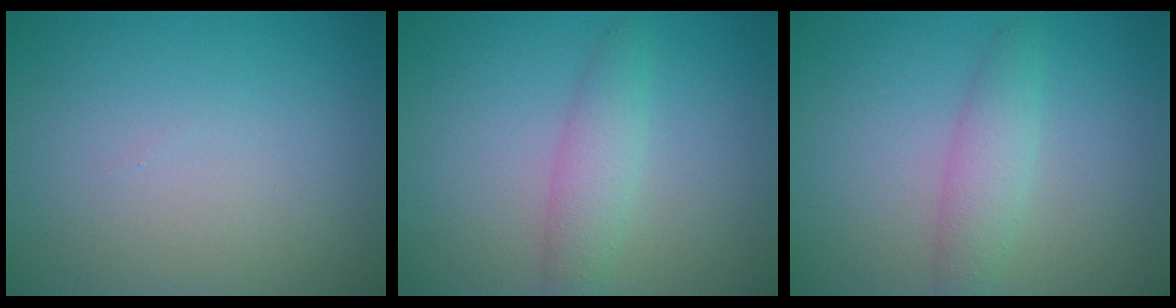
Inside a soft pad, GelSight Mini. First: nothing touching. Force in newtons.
{"total": 2.5, "press": 2.5, "slide": 0.1}
{"total": 2.5, "press": 2.5, "slide": 0.1}